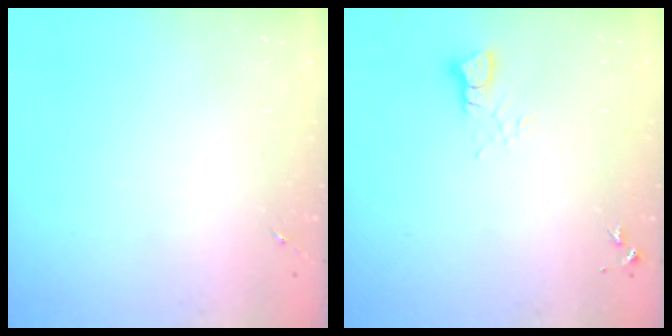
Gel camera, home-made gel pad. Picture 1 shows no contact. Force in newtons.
{"total": 3.3, "press": 3.3, "slide": 0.3}